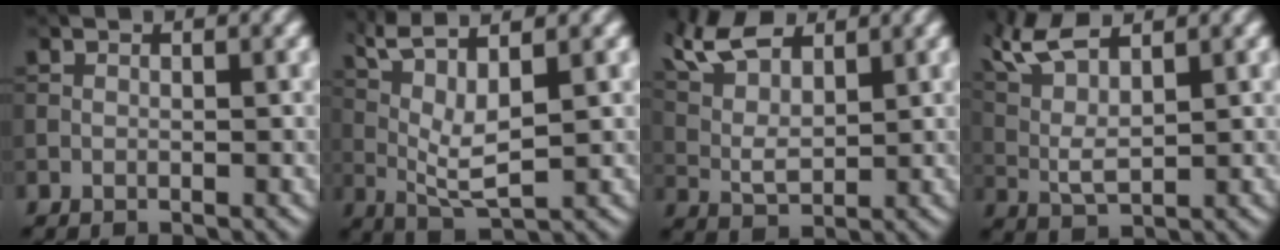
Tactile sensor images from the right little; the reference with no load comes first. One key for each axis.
{"total": 4.9, "fx": 1.9, "fy": 0.4, "fz": 4.5, "tx": -0.101, "ty": 0.007, "tz": 0.062}
{"total": 5.1, "fx": 3.6, "fy": 1.8, "fz": 3.2, "tx": -0.091, "ty": 0.016, "tz": 0.089}
{"total": 4.9, "fx": 3.2, "fy": 0.8, "fz": 3.6, "tx": -0.095, "ty": 0.015, "tz": 0.086}